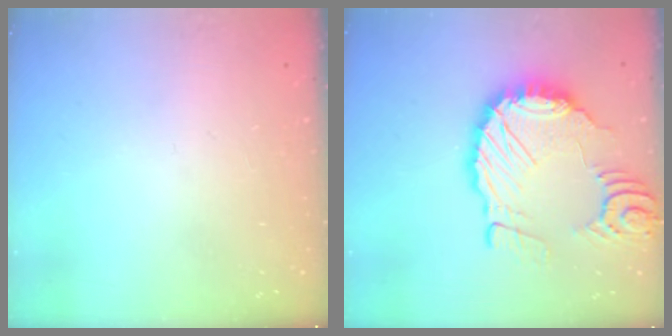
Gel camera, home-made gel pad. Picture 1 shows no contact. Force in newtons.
{"total": 17.7, "press": 17.6, "slide": 2.0}